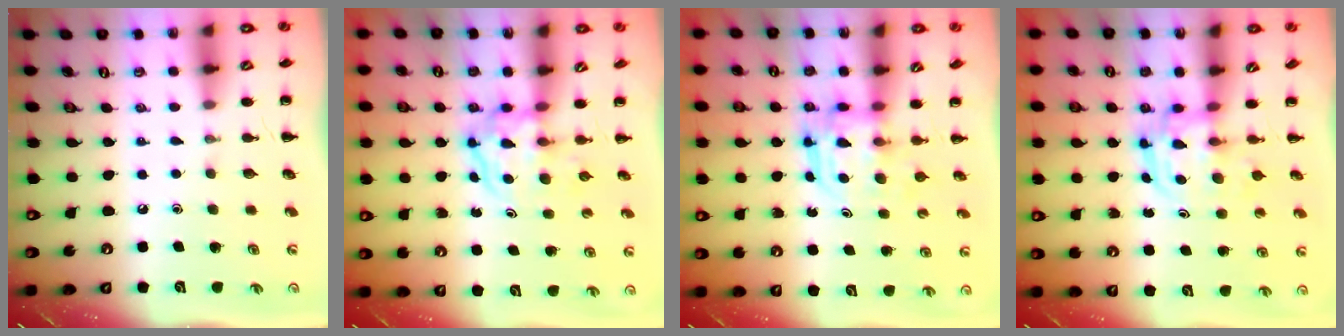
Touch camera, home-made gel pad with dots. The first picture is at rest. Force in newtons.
{"total": 3.7, "press": 3.7, "slide": 0.4}
{"total": 3.2, "press": 3.2, "slide": 0.2}
{"total": 2.7, "press": 2.7, "slide": 0.3}